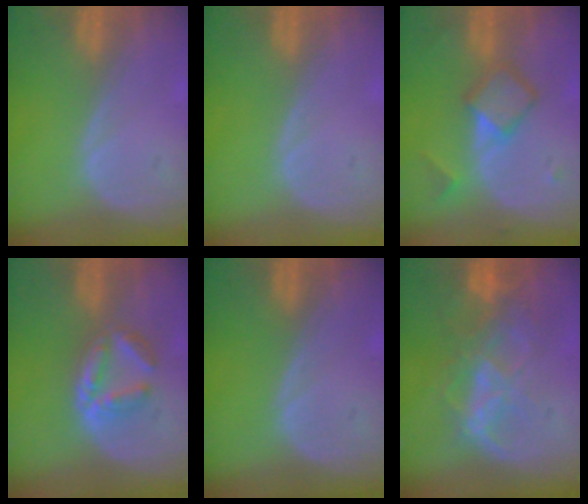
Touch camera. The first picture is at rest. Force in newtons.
{"total": 0.0}
{"total": 5.3, "press": 5.3, "slide": 0.1}
{"total": 5.1, "press": 4.9, "slide": 1.3}
{"total": 0.0}
{"total": 8.6, "press": 7.5, "slide": 4.2}